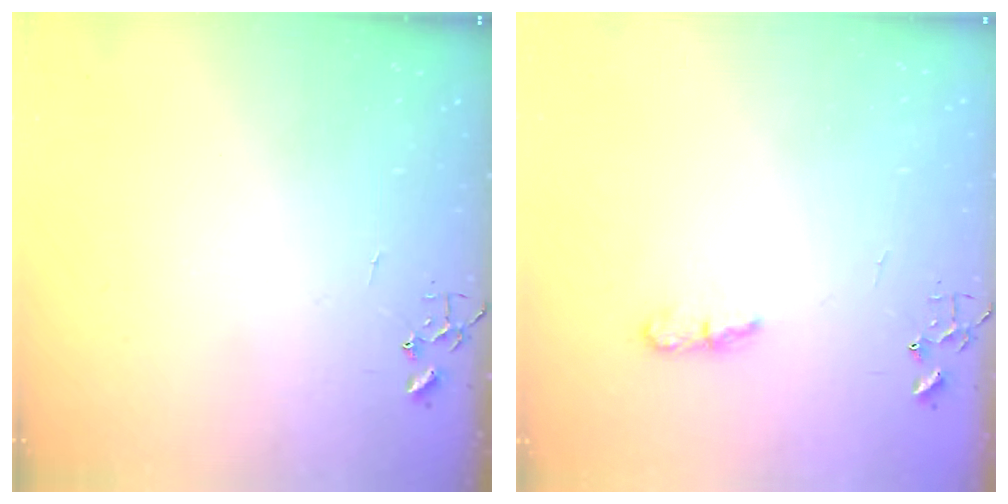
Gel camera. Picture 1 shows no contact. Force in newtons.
{"total": 6.1, "press": 6.1, "slide": 0.5}